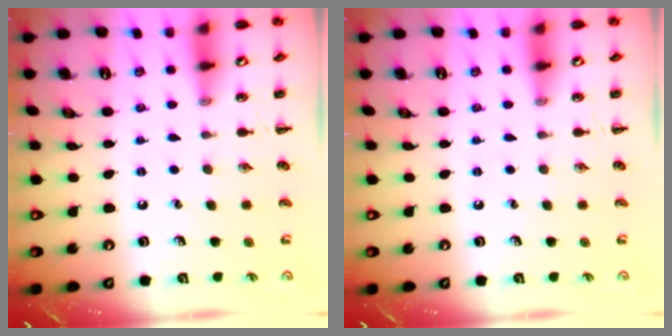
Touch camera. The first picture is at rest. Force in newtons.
{"total": 0.0}